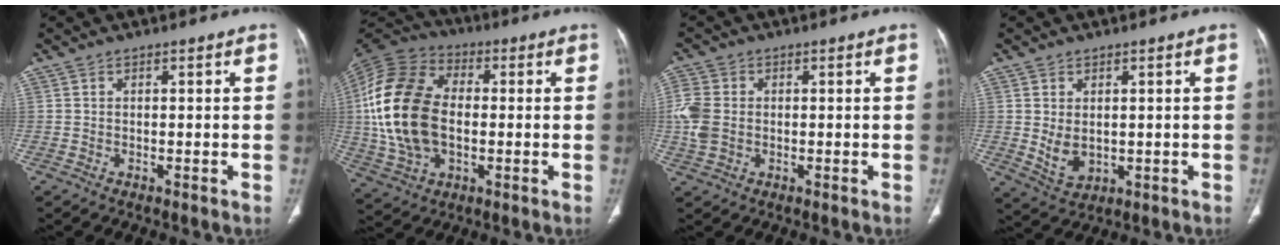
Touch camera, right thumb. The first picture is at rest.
{"total": 20.7, "force": [-0.1, 13.2, 15.9], "torque": [-0.325, 0.013, 0.001]}
{"total": 6.6, "force": [-0.2, 4.9, 4.3], "torque": [-0.116, 0.007, -0.006]}
{"total": 5.1, "force": [0.3, 3.6, 3.7], "torque": [-0.059, -0.011, 0.022]}